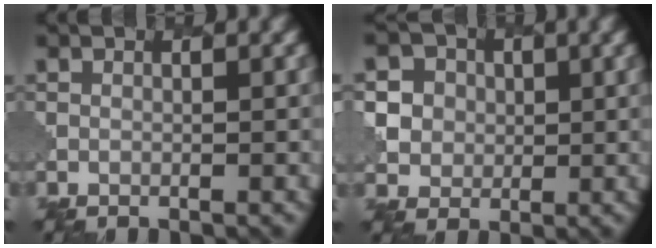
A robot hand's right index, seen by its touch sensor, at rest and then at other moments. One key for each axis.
{"total": 5.6, "fx": 1.9, "fy": 5.0, "fz": 1.5, "tx": -0.031, "ty": 0.023, "tz": 0.027}